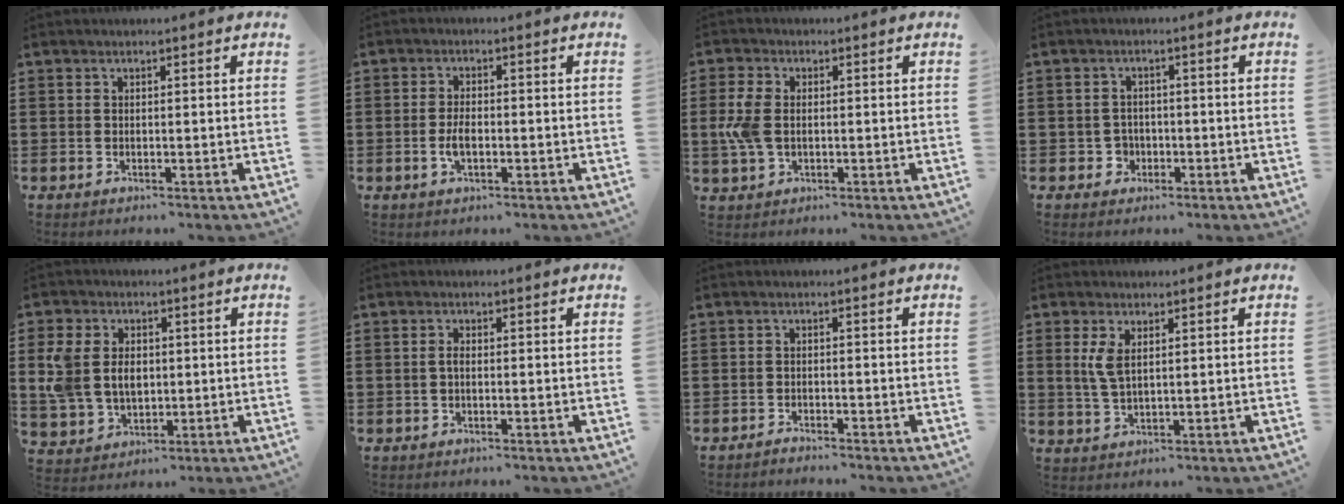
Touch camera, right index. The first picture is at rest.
{"total": 3.0, "force": [-0.7, 1.3, 2.6], "torque": [-0.056, -0.001, -0.014]}
{"total": 4.5, "force": [-0.2, 2.9, 3.5], "torque": [-0.101, -0.003, -0.013]}
{"total": 2.5, "force": [-1.0, 2.2, 0.6], "torque": [-0.019, 0.003, -0.023]}
{"total": 6.6, "force": [0.8, 5.2, 3.9], "torque": [-0.106, 0.012, 0.011]}
{"total": 1.3, "force": [-0.3, 0.4, 1.1], "torque": [-0.030, -0.002, -0.009]}
{"total": 1.2, "force": [-1.2, 0.1, -0.1], "torque": [-0.003, 0.006, -0.026]}
{"total": 3.8, "force": [1.2, 1.7, 3.2], "torque": [-0.069, 0.006, 0.019]}